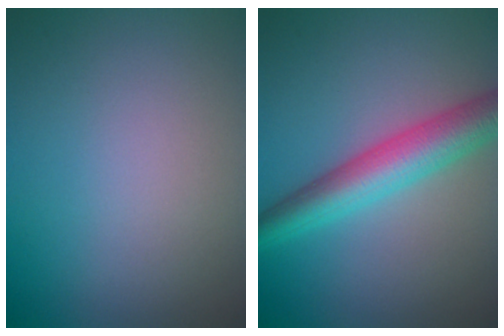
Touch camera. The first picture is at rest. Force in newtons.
{"total": 5.8, "press": 5.8, "slide": 0.1}